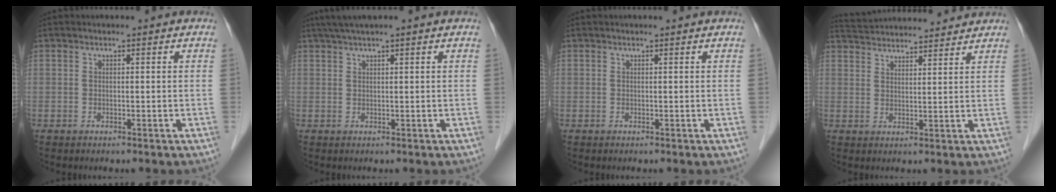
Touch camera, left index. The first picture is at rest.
{"total": 3.3, "force": [2.5, -0.5, 2.0], "torque": [-0.040, 0.022, 0.050]}
{"total": 0.5, "force": [0.5, 0.0, 0.1], "torque": [-0.003, 0.004, 0.008]}
{"total": 13.5, "force": [12.9, 1.8, 3.5], "torque": [-0.066, 0.038, 0.196]}